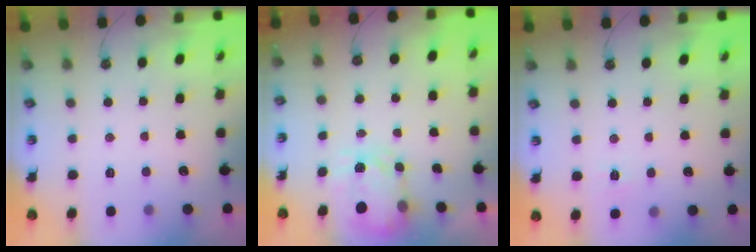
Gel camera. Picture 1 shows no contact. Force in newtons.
{"total": 4.0, "press": 3.9, "slide": 0.5}
{"total": 4.5, "press": 4.4, "slide": 0.4}